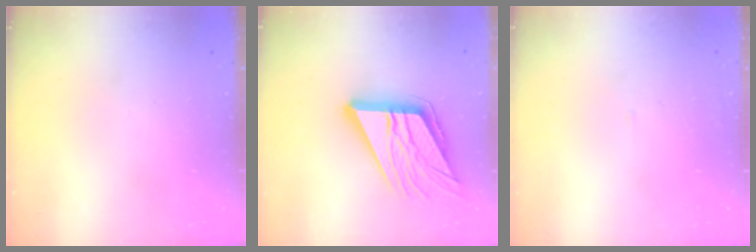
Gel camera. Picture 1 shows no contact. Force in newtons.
{"total": 17.3, "press": 17.1, "slide": 2.7}
{"total": 2.0, "press": 2.0, "slide": 0.1}